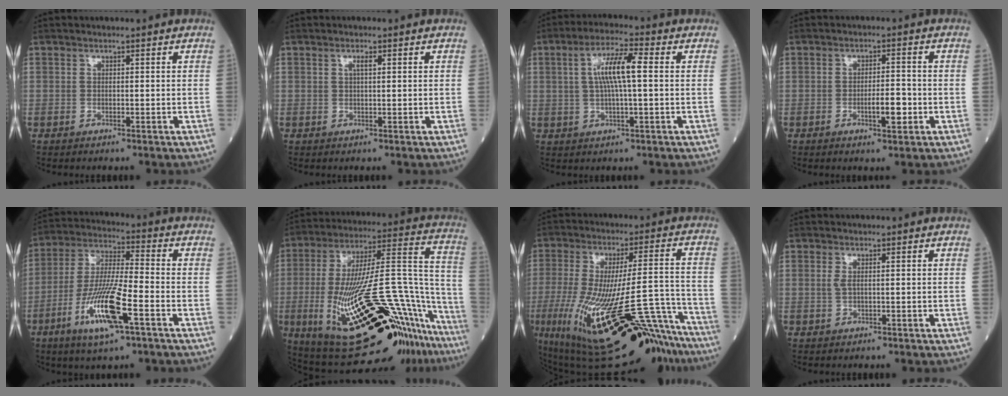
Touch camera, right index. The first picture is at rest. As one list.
[{"total": 1.2, "force": [0.5, 0.2, 1.1], "torque": [-0.023, 0.001, 0.009]}, {"total": 7.7, "force": [1.2, 0.9, 7.5], "torque": [-0.147, 0.012, 0.019]}, {"total": 3.9, "force": [-1.3, 0.7, 3.6], "torque": [-0.056, 0.001, -0.019]}, {"total": 16.5, "force": [-7.0, 1.6, 14.8], "torque": [-0.303, -0.021, -0.130]}, {"total": 32.7, "force": [-18.6, 6.2, 26.2], "torque": [-0.347, 0.014, -0.291]}, {"total": 29.0, "force": [-19.6, 5.3, 20.7], "torque": [-0.297, -0.012, -0.290]}, {"total": 1.1, "force": [0.2, 0.0, 1.1], "torque": [-0.031, -0.002, 0.002]}]